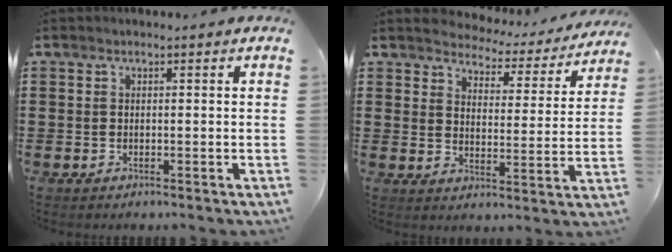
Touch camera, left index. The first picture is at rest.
{"total": 3.6, "force": [3.5, 0.4, -0.2], "torque": [-0.021, -0.029, 0.056]}